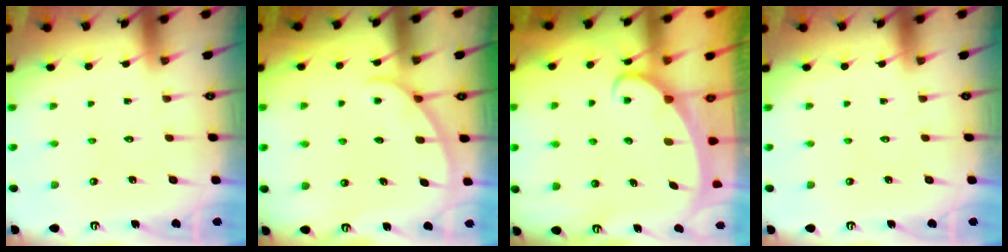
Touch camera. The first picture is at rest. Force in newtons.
{"total": 2.8, "press": 2.8, "slide": 0.3}
{"total": 2.7, "press": 2.7, "slide": 0.3}
{"total": 0.0}